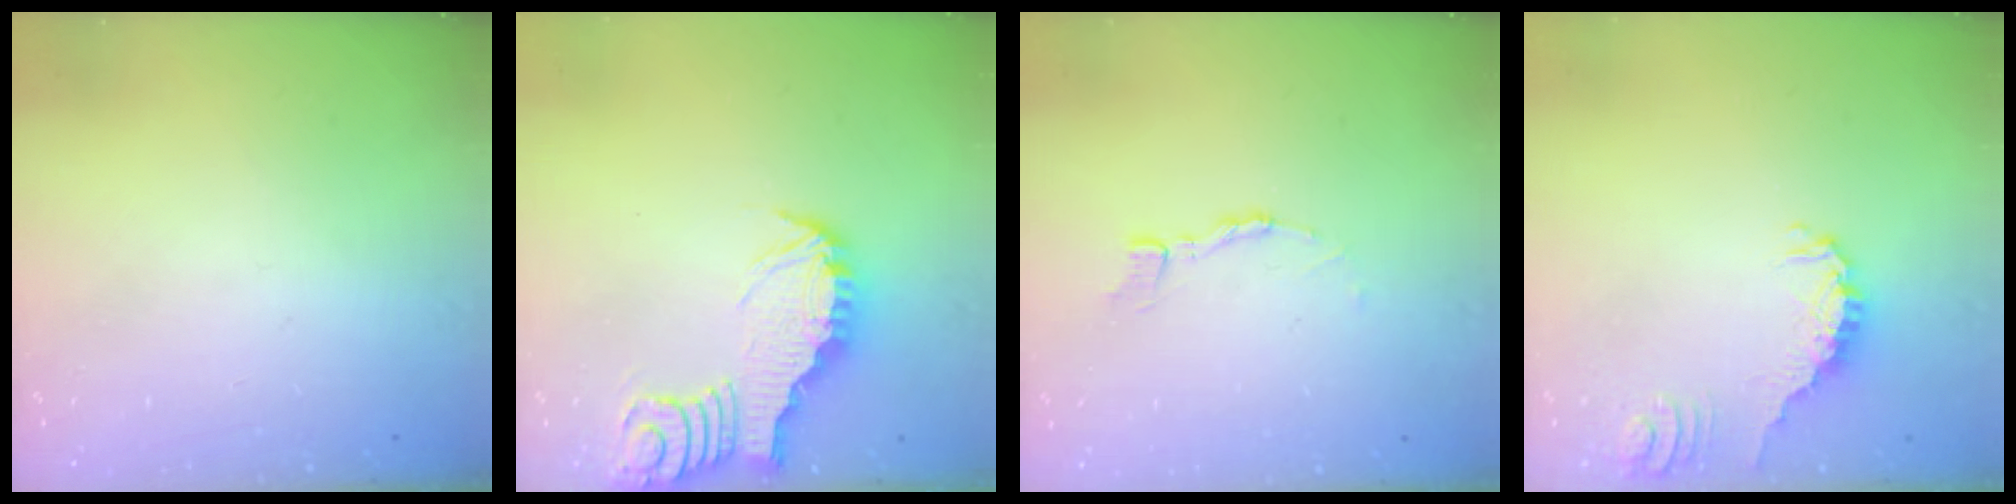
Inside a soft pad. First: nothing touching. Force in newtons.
{"total": 3.2, "press": 3.2, "slide": 0.4}
{"total": 4.4, "press": 4.4, "slide": 0.1}
{"total": 0.6, "press": 0.6, "slide": 0.2}